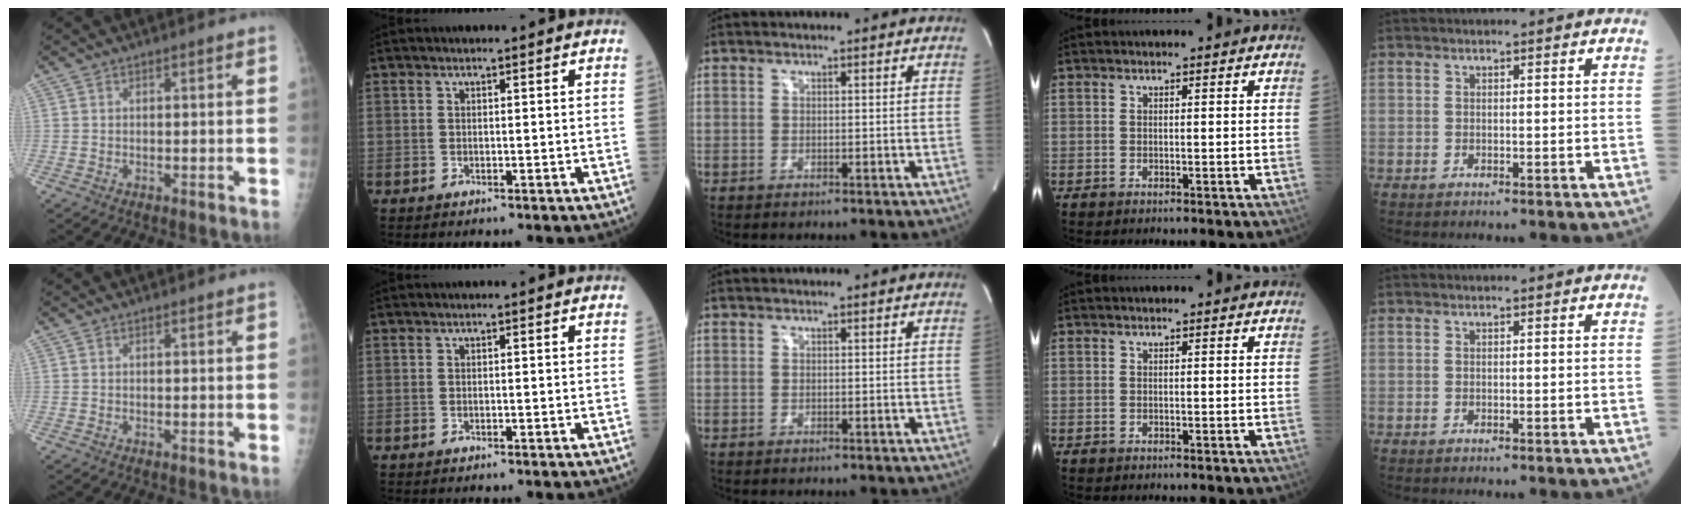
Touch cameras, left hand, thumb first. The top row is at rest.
{}